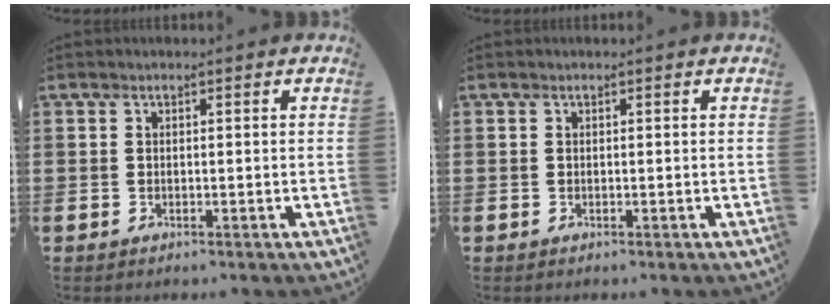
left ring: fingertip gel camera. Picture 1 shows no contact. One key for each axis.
{"total": 0.0}